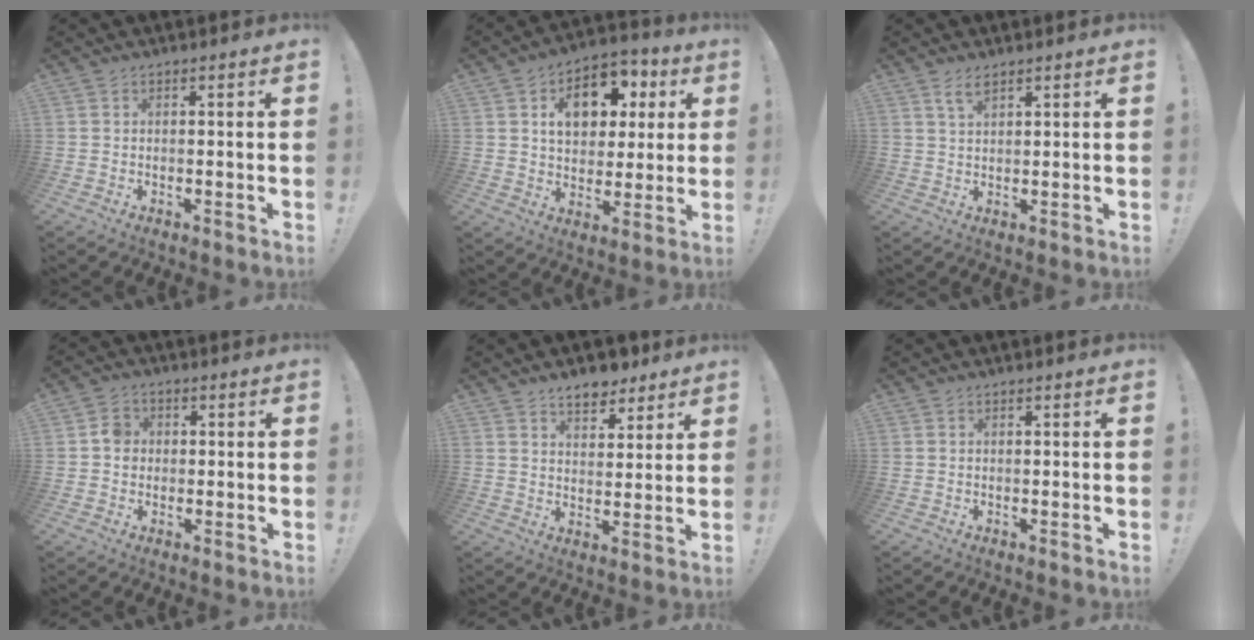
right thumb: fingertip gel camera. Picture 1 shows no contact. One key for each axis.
{"total": 14.0, "fx": 4.7, "fy": 10.1, "fz": 8.5, "tx": -0.120, "ty": -0.013, "tz": 0.087}
{"total": 3.5, "fx": 2.3, "fy": 1.4, "fz": 2.3, "tx": -0.042, "ty": -0.007, "tz": 0.041}
{"total": 4.5, "fx": 0.0, "fy": 4.0, "fz": 2.0, "tx": -0.026, "ty": 0.008, "tz": -0.001}
{"total": 7.8, "fx": 6.0, "fy": 4.1, "fz": 2.9, "tx": -0.038, "ty": -0.034, "tz": 0.110}
{"total": 0.0}